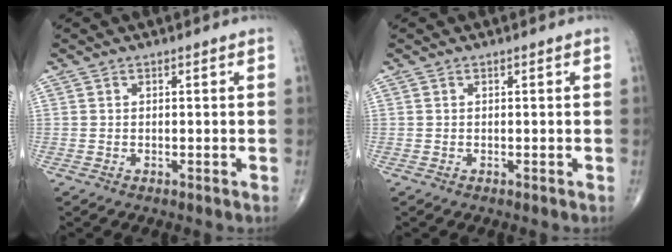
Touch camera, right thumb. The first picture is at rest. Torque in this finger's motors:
{"motor_torque": [0.01, 0.01, 0.00, 0.00, 0.00]}